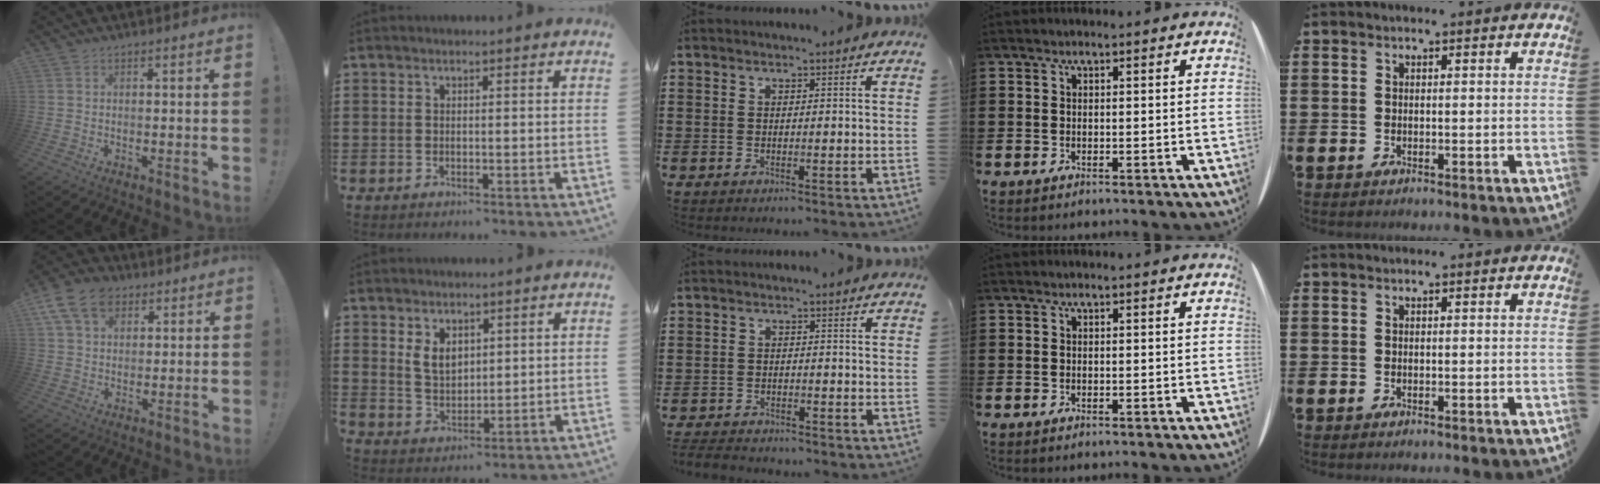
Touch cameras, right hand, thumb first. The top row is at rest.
{"thumb": {"total": 12.2, "force": [5.8, 8.5, 6.6], "torque": [-0.116, -0.015, 0.112]}, "index": {"total": 4.2, "force": [1.9, 2.8, 2.5], "torque": [-0.051, 0.006, 0.033]}, "middle": {"total": 2.8, "force": [-2.7, 0.5, 0.1], "torque": [-0.014, -0.004, -0.062]}}